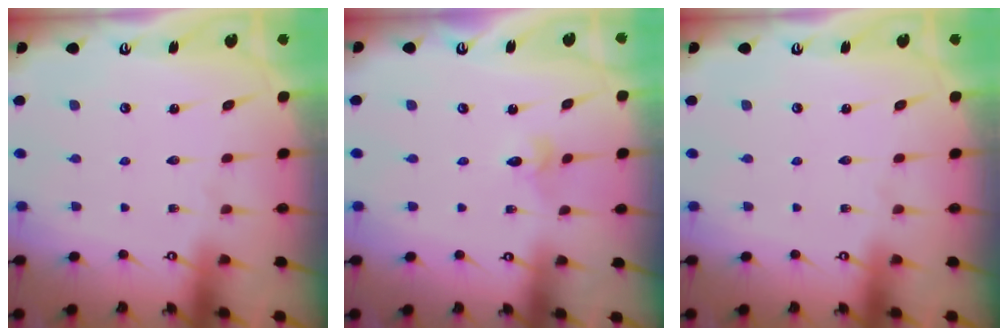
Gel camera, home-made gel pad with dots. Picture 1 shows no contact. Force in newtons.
{"total": 2.2, "press": 2.2, "slide": 0.2}
{"total": 0.0}